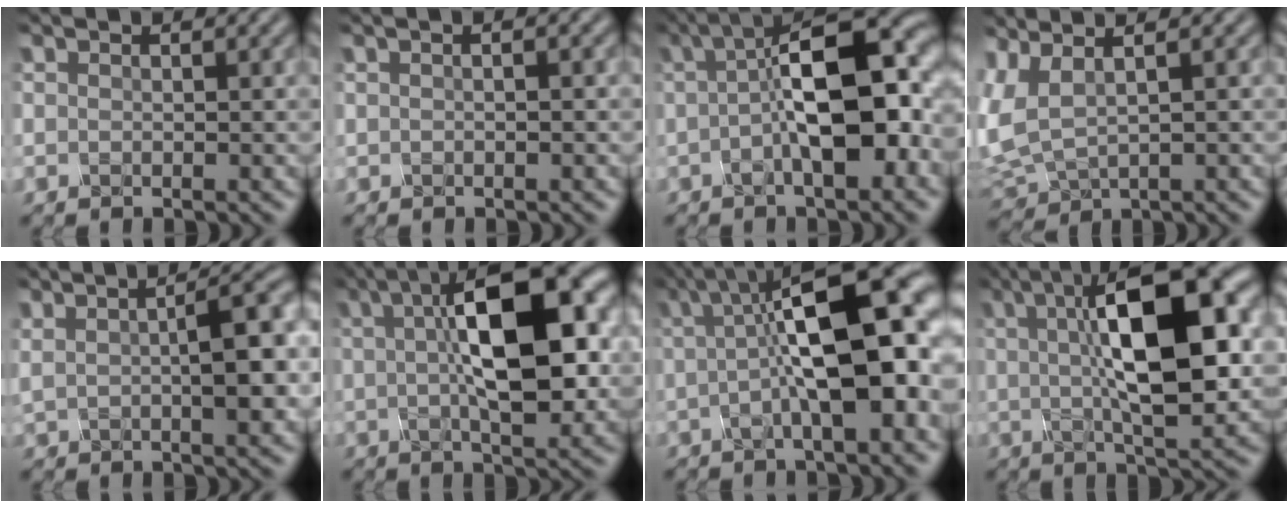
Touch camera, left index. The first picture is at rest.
{"total": 0.9, "force": [0.0, 0.3, 0.9], "torque": [-0.017, -0.002, -0.001]}
{"total": 11.8, "force": [-0.2, 4.5, 10.9], "torque": [-0.153, 0.017, -0.014]}
{"total": 4.3, "force": [1.8, 1.7, 3.5], "torque": [-0.103, 0.012, 0.038]}
{"total": 6.3, "force": [0.7, 1.8, 6.0], "torque": [-0.088, 0.012, 0.011]}
{"total": 11.5, "force": [2.0, 3.9, 10.6], "torque": [-0.159, 0.015, 0.028]}
{"total": 11.6, "force": [1.0, 3.7, 11.0], "torque": [-0.159, 0.017, 0.008]}
{"total": 12.8, "force": [2.3, 4.1, 11.9], "torque": [-0.175, 0.012, 0.032]}